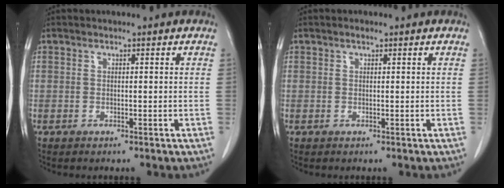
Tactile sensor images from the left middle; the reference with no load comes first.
{"total": 0.6, "force": [0.4, 0.2, 0.4], "torque": [-0.010, 0.000, 0.007]}